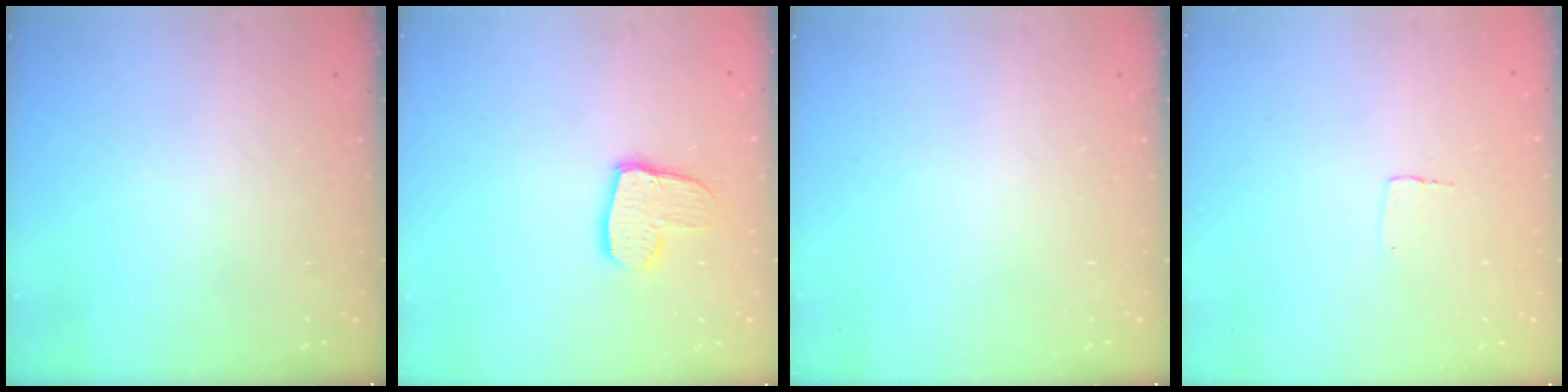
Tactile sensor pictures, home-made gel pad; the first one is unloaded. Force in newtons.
{"total": 11.4, "press": 11.4, "slide": 1.0}
{"total": 0.0}
{"total": 2.6, "press": 2.6, "slide": 0.1}